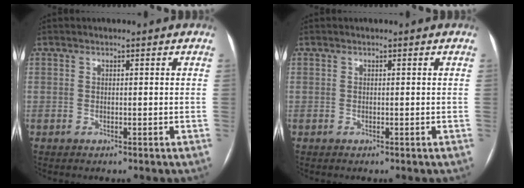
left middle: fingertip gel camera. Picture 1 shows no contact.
{"total": 0.0}